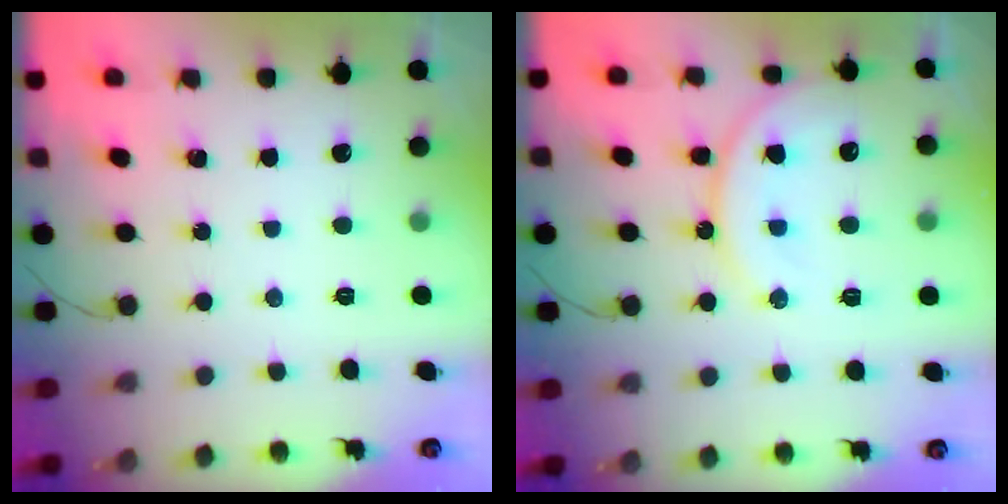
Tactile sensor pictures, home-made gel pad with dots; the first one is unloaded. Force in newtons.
{"total": 13.6, "press": 13.6, "slide": 1.2}